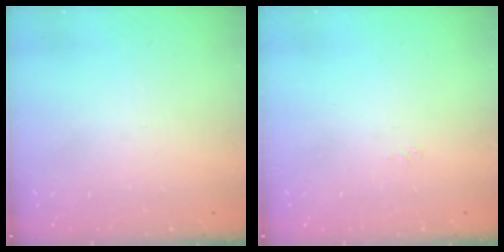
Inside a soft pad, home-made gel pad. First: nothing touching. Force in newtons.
{"total": 3.6, "press": 3.6, "slide": 0.4}